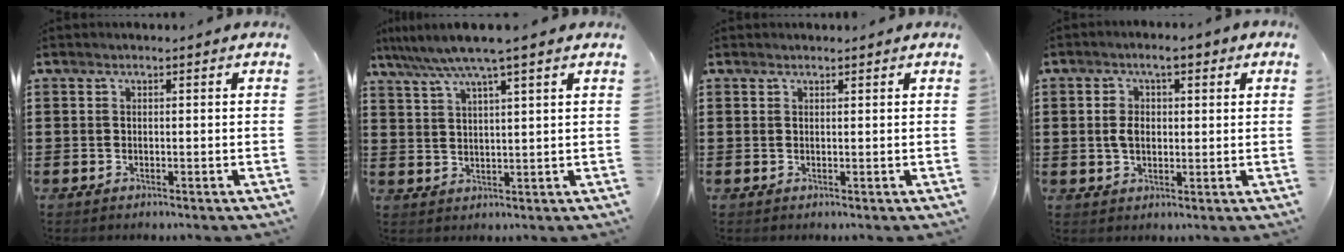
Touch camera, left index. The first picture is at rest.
{"total": 5.7, "force": [4.5, -0.4, 3.5], "torque": [-0.080, -0.013, 0.077]}
{"total": 0.7, "force": [0.7, 0.2, 0.1], "torque": [-0.004, 0.000, 0.014]}
{"total": 4.9, "force": [1.2, 2.6, 4.0], "torque": [-0.083, 0.012, 0.018]}